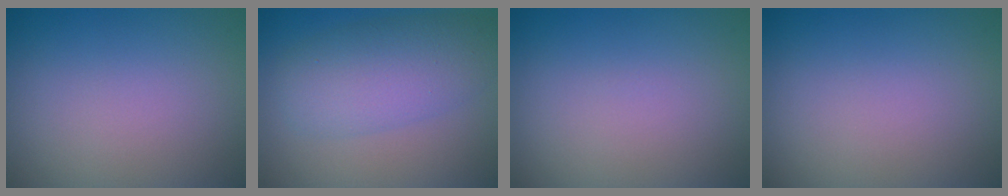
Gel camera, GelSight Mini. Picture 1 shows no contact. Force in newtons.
{"total": 6.0, "press": 6.0, "slide": 0.2}
{"total": 0.0}
{"total": 0.0}